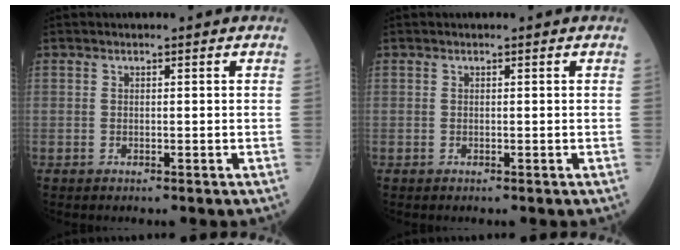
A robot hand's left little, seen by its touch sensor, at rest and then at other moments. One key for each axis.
{"total": 0.0}